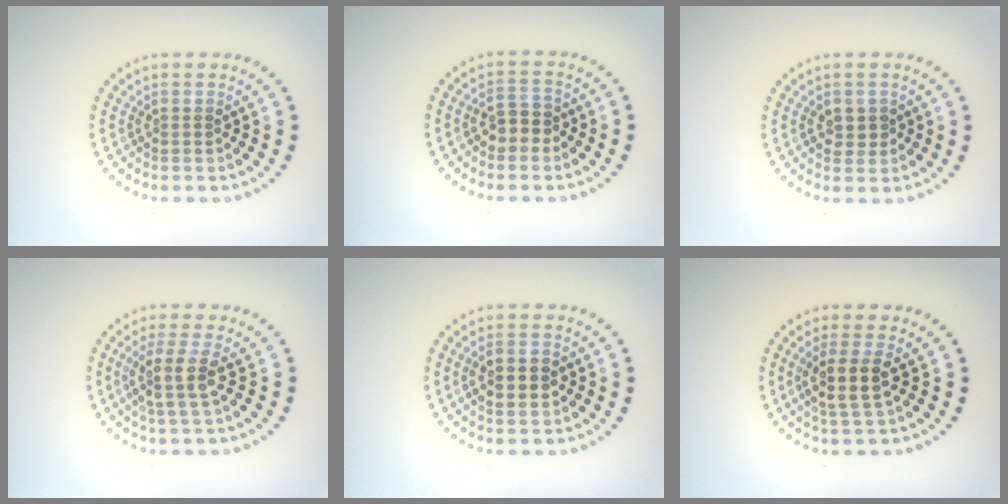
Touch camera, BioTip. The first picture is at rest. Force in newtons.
{"total": 2.4, "press": 2.3, "slide": 0.8}
{"total": 1.3, "press": 1.3, "slide": 0.3}
{"total": 3.1, "press": 2.5, "slide": 2.0}
{"total": 2.9, "press": 2.9, "slide": 0.1}
{"total": 2.9, "press": 2.5, "slide": 1.5}